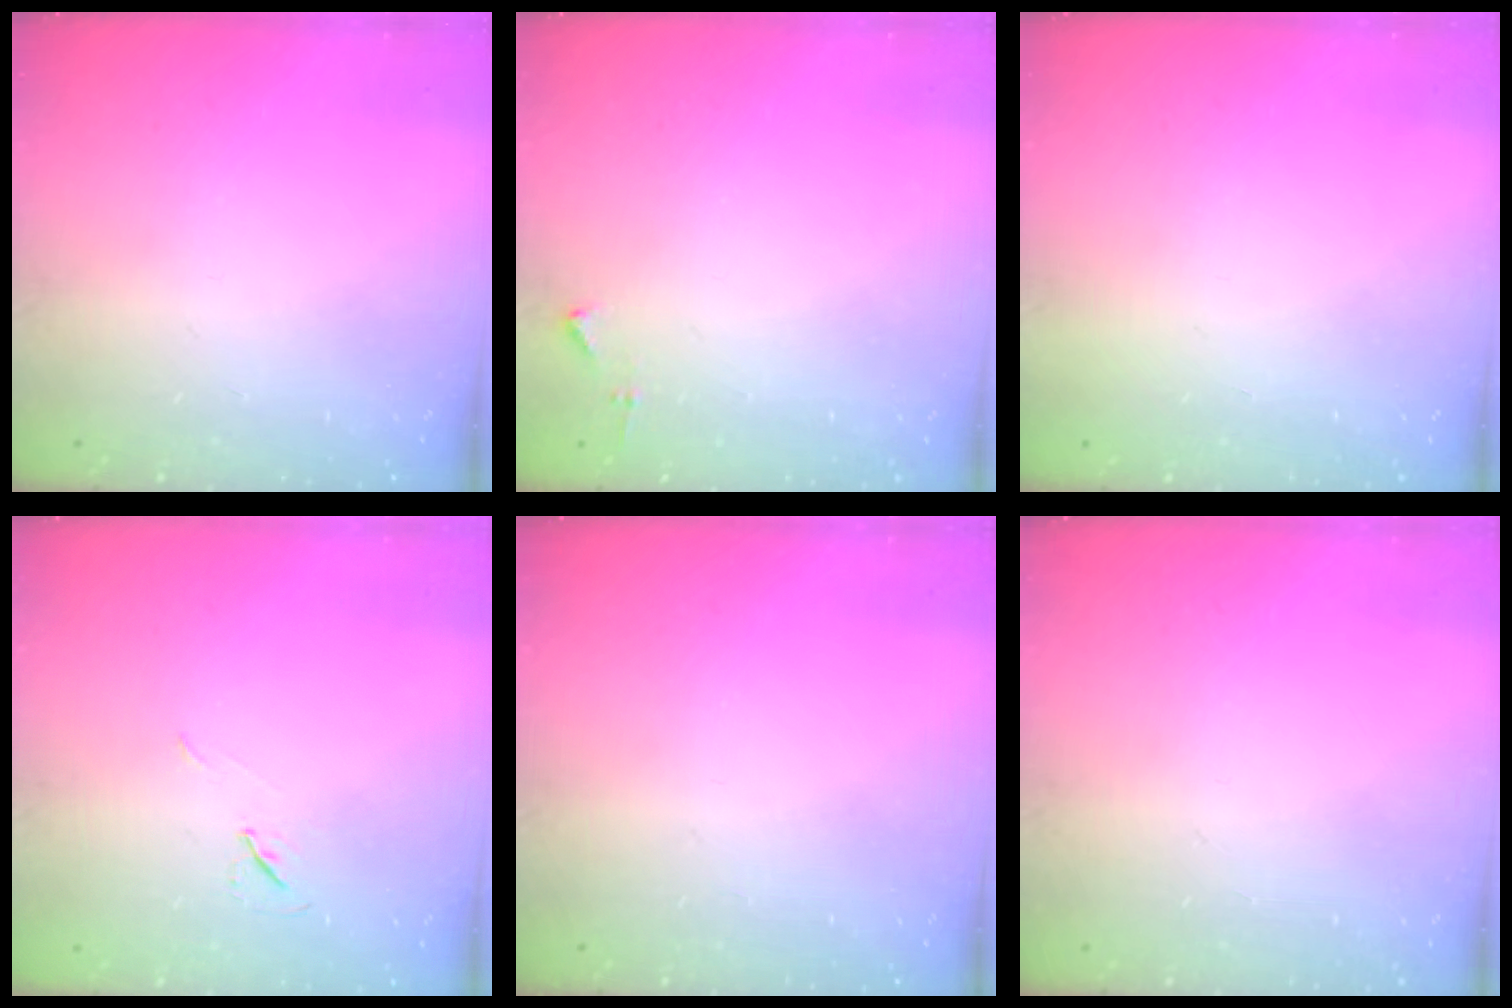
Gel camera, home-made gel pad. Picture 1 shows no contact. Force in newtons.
{"total": 3.7, "press": 3.7, "slide": 0.5}
{"total": 1.5, "press": 1.5, "slide": 0.1}
{"total": 6.4, "press": 5.8, "slide": 2.5}
{"total": 0.0}
{"total": 0.0}